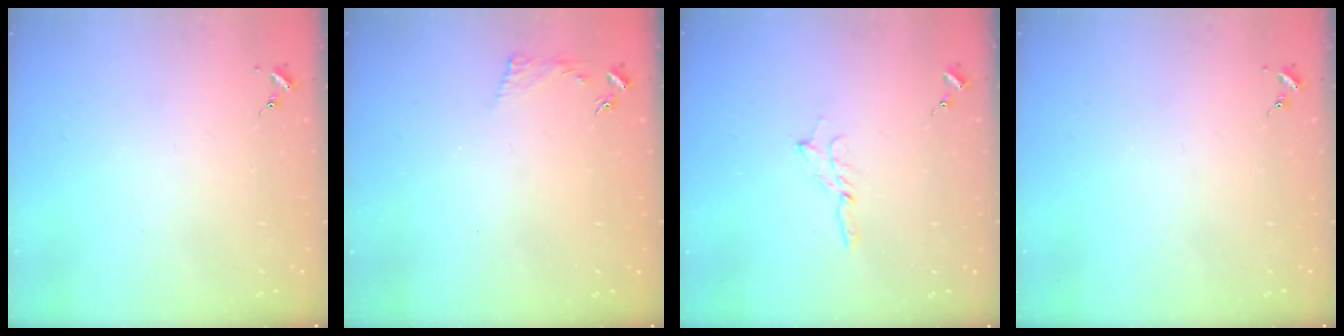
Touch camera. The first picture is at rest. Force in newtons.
{"total": 3.8, "press": 3.7, "slide": 0.8}
{"total": 2.7, "press": 2.7, "slide": 0.3}
{"total": 0.0}